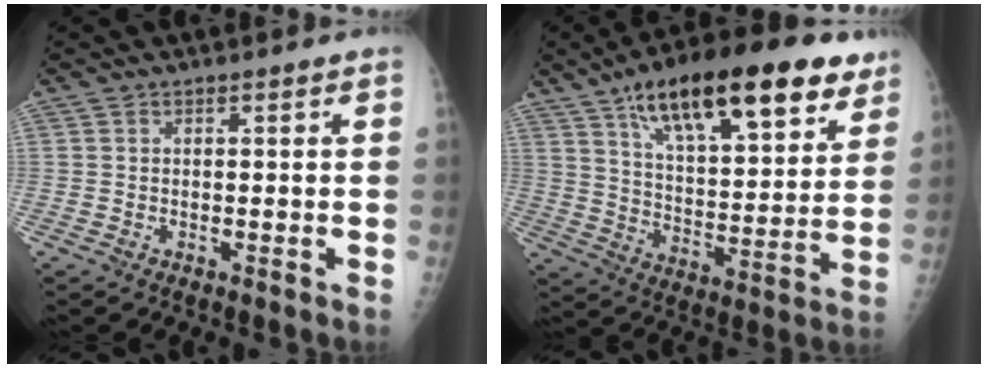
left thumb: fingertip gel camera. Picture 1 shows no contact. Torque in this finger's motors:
{"motor_torque": [1.94, 2.10, 1.59, -1.18, 0.18]}